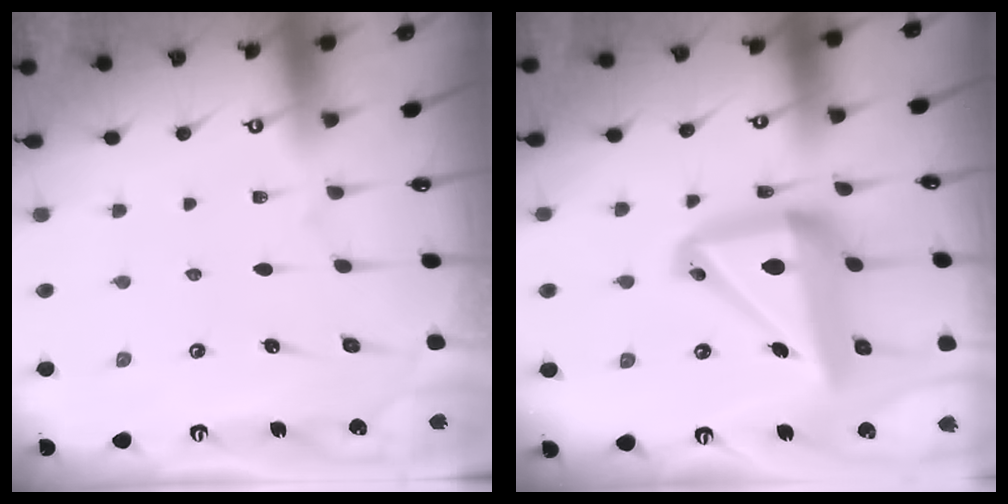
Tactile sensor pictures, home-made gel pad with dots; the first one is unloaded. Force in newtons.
{"total": 17.5, "press": 17.3, "slide": 2.3}